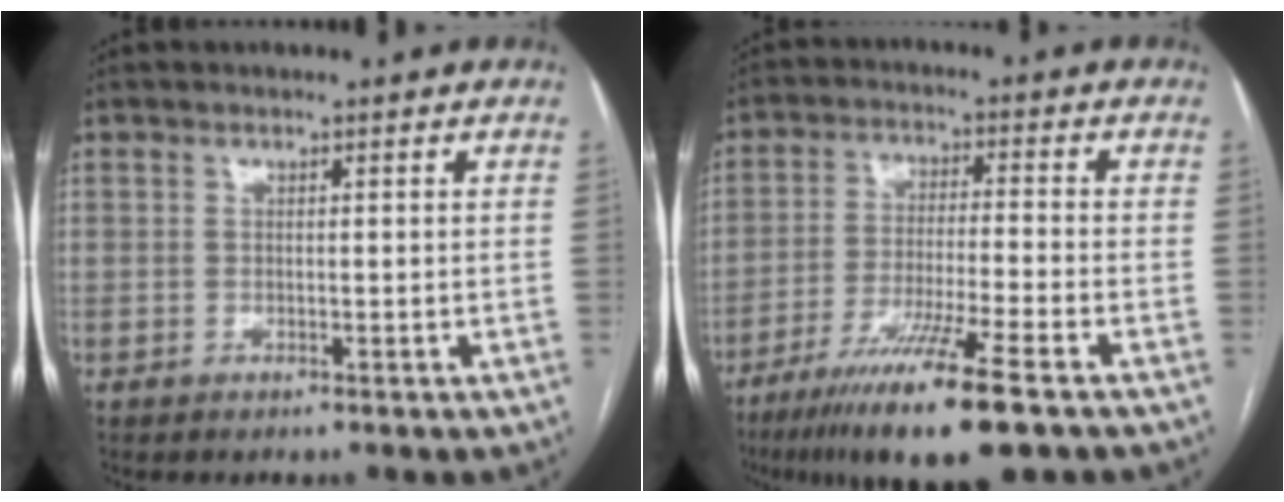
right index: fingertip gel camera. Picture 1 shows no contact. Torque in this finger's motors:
{"motor_torque": [1.02, -0.72, 0.77, 0.21]}